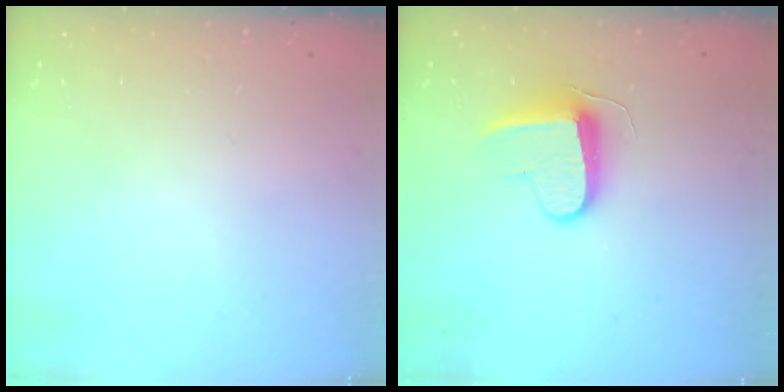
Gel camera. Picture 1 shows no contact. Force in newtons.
{"total": 9.2, "press": 9.2, "slide": 0.3}